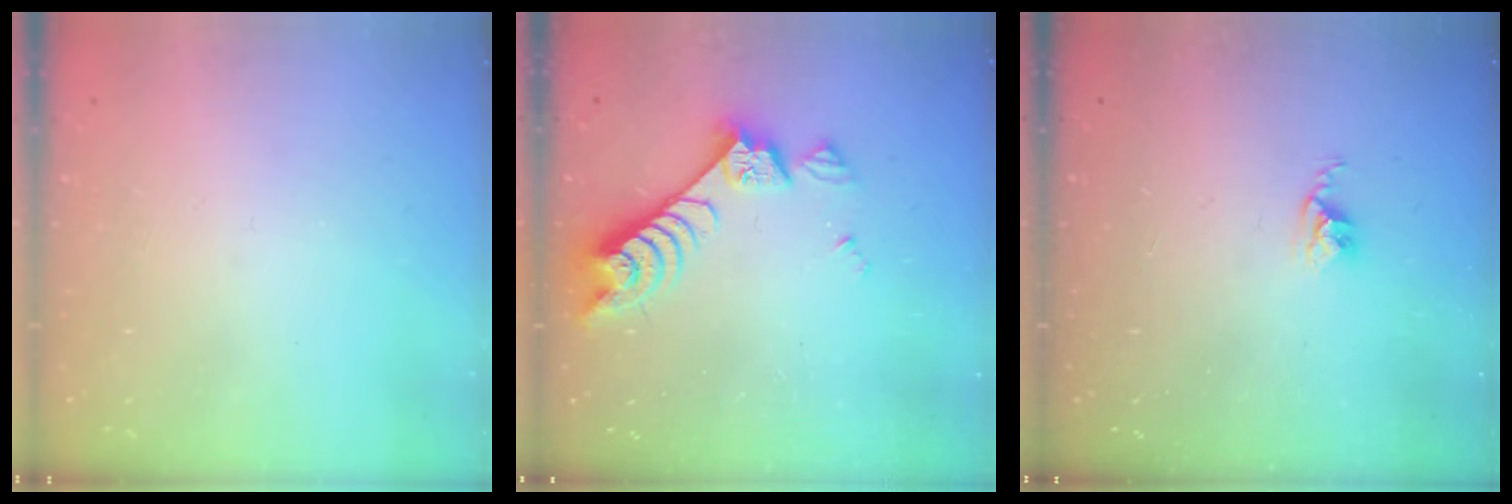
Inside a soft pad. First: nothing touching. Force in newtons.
{"total": 8.3, "press": 8.2, "slide": 1.3}
{"total": 2.8, "press": 2.7, "slide": 0.4}